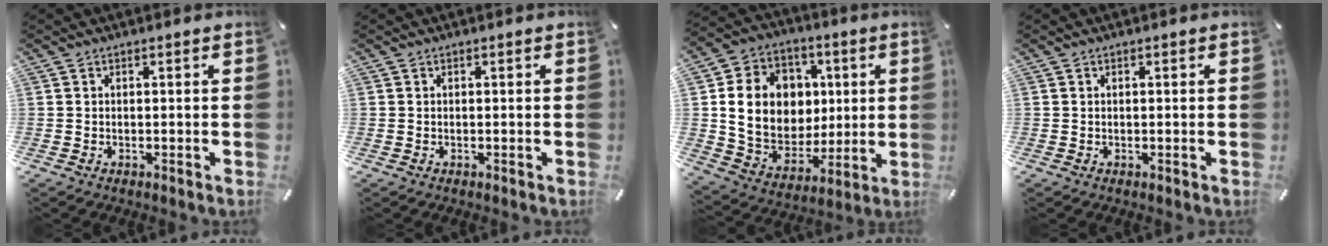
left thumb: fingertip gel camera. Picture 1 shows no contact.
{"total": 0.0}
{"total": 16.7, "force": [3.1, 14.5, 7.7], "torque": [-0.135, -0.005, 0.073]}
{"total": 0.0}